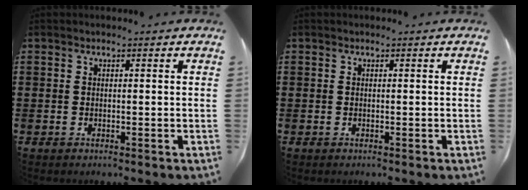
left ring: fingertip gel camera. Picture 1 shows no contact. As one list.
[{"total": 0.0}]